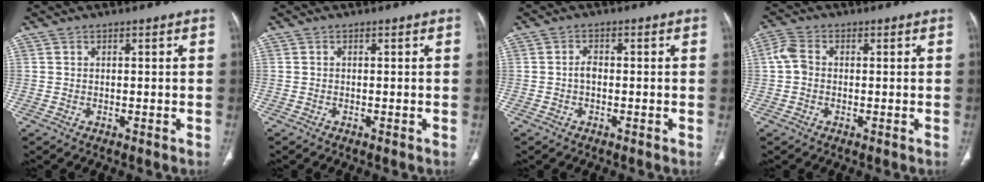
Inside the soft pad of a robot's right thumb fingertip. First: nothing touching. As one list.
[{"total": 0.0}, {"total": 1.5, "force": [-0.3, 0.9, 1.1], "torque": [-0.016, 0.004, -0.008]}, {"total": 3.8, "force": [0.0, 2.9, 2.5], "torque": [-0.059, 0.013, -0.007]}]